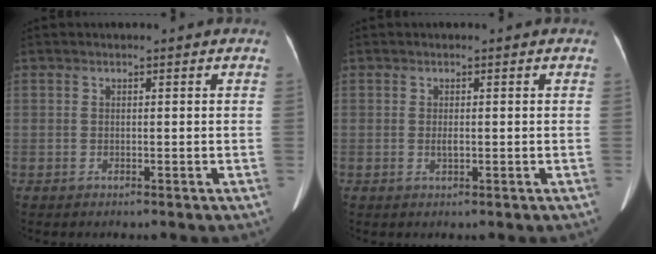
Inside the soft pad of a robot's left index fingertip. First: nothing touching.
{"total": 0.8, "force": [-0.1, 0.3, 0.8], "torque": [-0.017, -0.001, -0.001]}